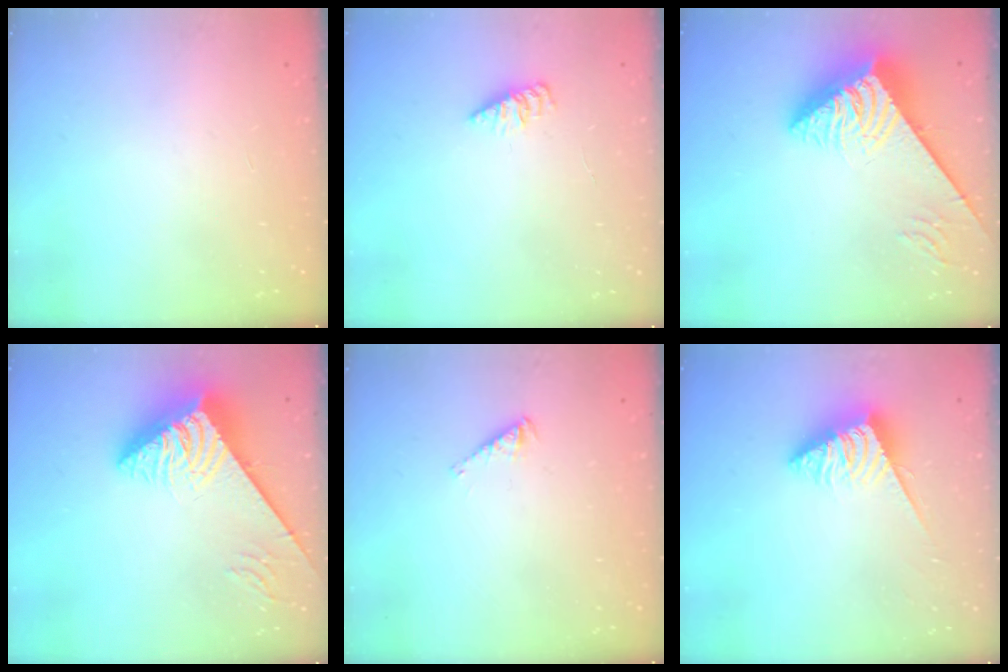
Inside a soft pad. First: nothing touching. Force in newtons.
{"total": 2.4, "press": 2.4, "slide": 0.3}
{"total": 7.7, "press": 7.7, "slide": 1.0}
{"total": 7.7, "press": 7.7, "slide": 1.0}
{"total": 2.9, "press": 2.9, "slide": 0.3}
{"total": 4.5, "press": 4.5, "slide": 0.2}